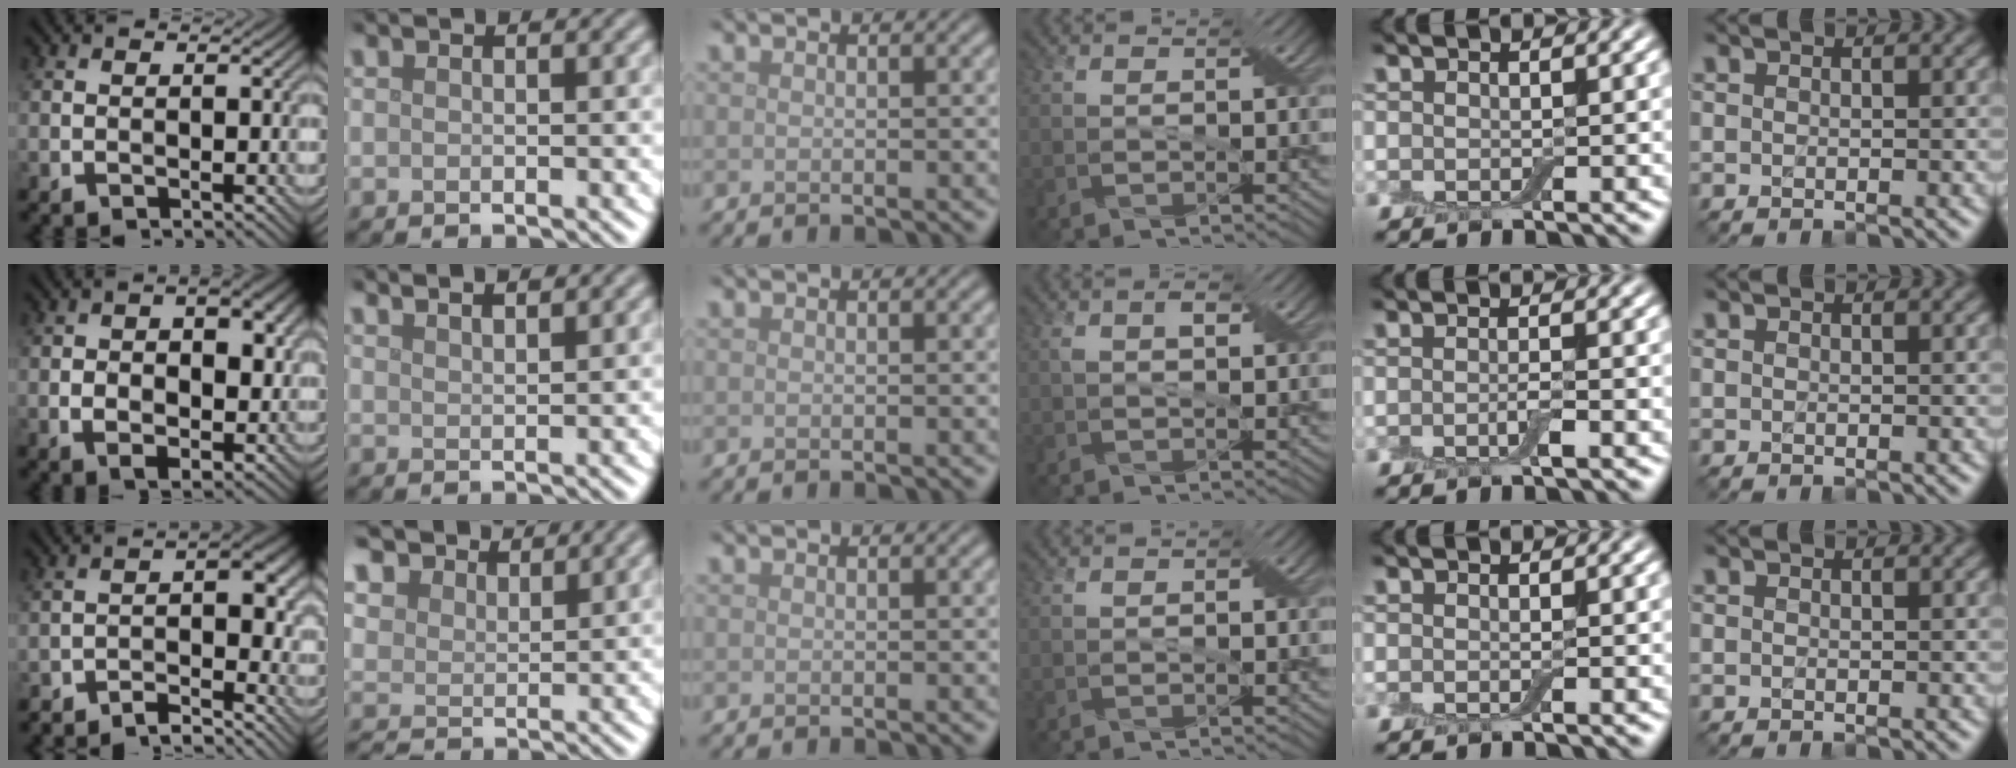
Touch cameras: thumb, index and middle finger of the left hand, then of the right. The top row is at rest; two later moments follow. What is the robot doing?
{"motion": "insert", "object": "backpack"}